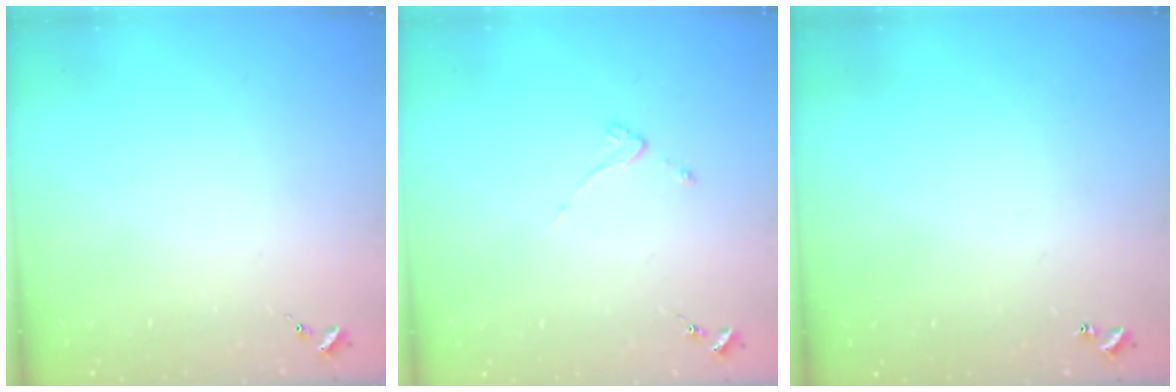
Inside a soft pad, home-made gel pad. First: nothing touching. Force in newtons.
{"total": 3.4, "press": 3.4, "slide": 0.1}
{"total": 0.9, "press": 0.9, "slide": 0.2}